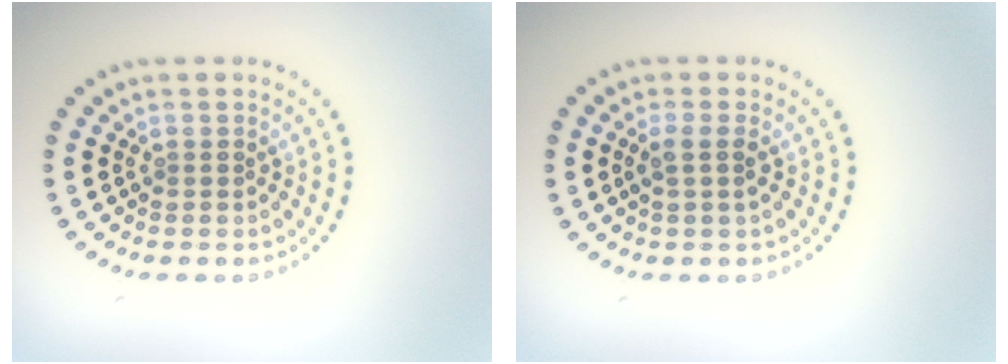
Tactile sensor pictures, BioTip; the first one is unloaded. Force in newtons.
{"total": 1.5, "press": 1.2, "slide": 0.8}